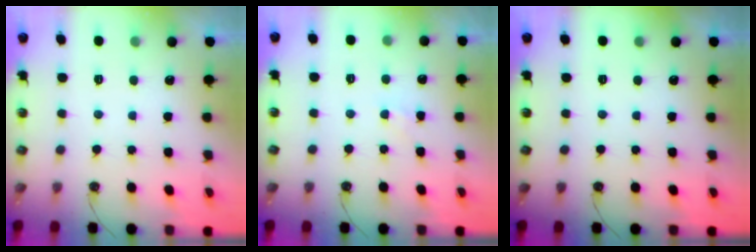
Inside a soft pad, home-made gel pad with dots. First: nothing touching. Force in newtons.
{"total": 4.5, "press": 4.5, "slide": 0.6}
{"total": 0.0}